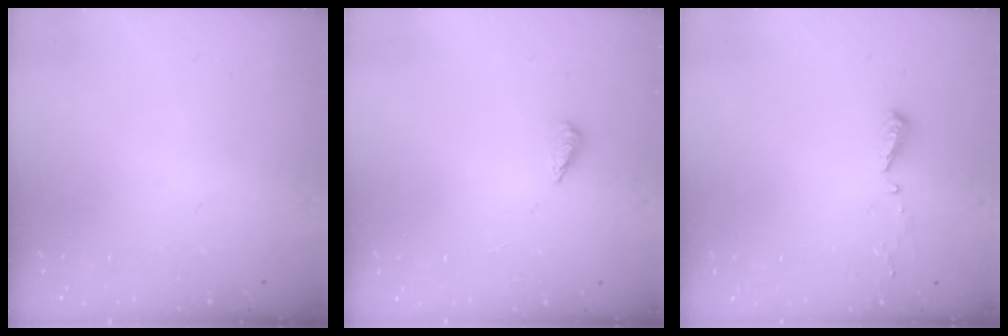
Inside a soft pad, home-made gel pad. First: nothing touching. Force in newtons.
{"total": 2.1, "press": 1.9, "slide": 0.8}
{"total": 4.0, "press": 4.0, "slide": 0.4}